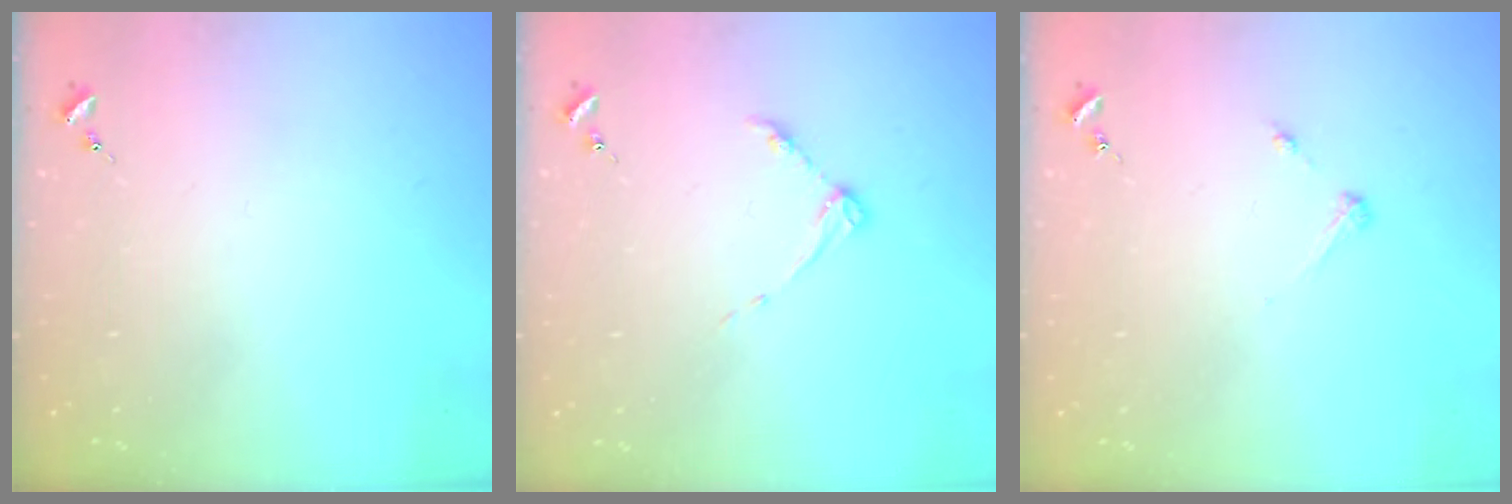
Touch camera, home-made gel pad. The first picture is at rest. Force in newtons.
{"total": 4.9, "press": 4.8, "slide": 0.7}
{"total": 3.3, "press": 3.2, "slide": 0.4}